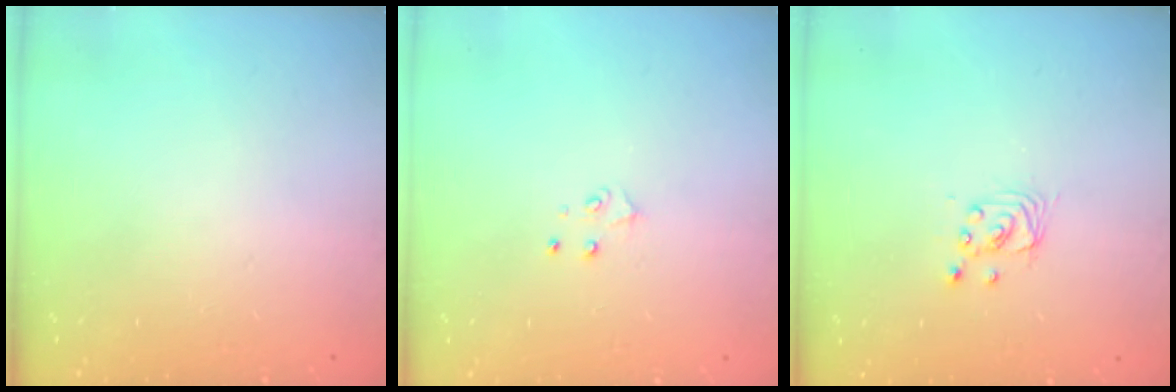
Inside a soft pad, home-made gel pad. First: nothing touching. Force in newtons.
{"total": 4.2, "press": 4.2, "slide": 0.4}
{"total": 2.8, "press": 2.8, "slide": 0.2}